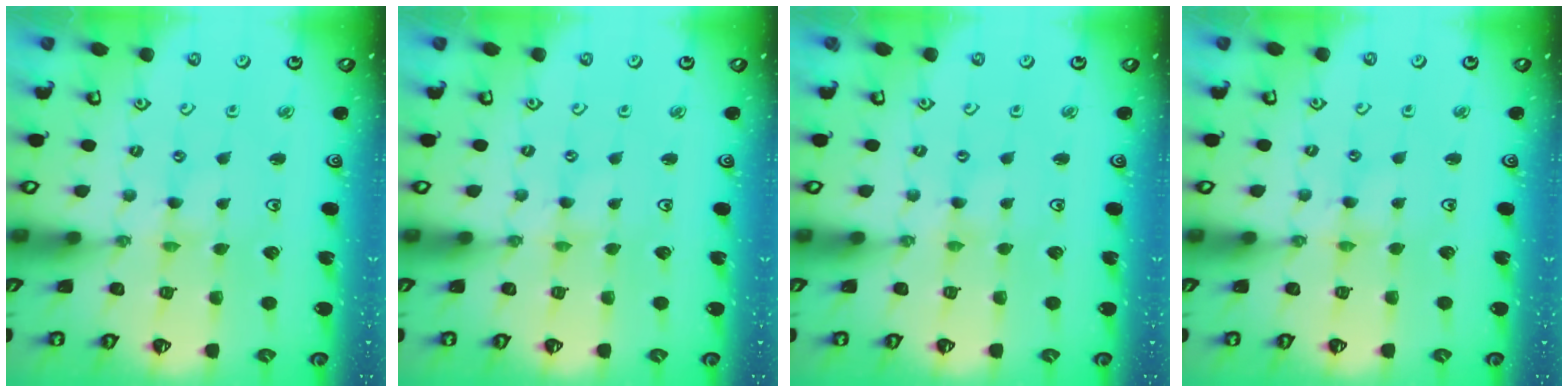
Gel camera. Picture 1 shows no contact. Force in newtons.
{"total": 0.0}
{"total": 0.0}
{"total": 1.0, "press": 0.9, "slide": 0.2}